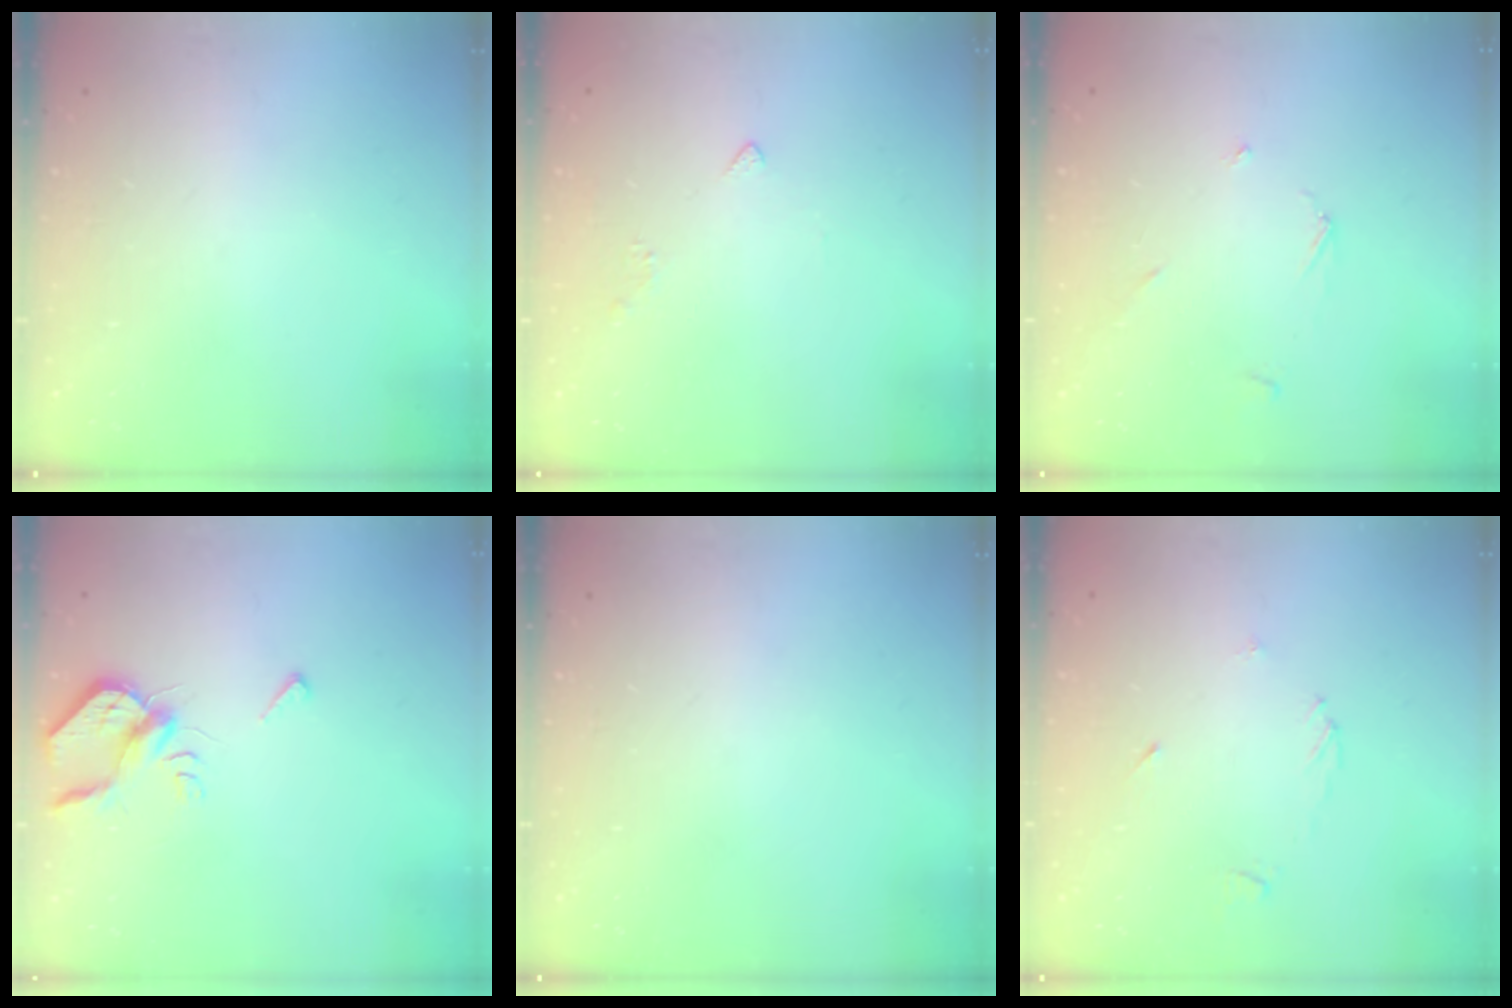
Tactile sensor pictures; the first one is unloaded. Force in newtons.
{"total": 2.0, "press": 1.9, "slide": 0.5}
{"total": 2.5, "press": 2.5, "slide": 0.2}
{"total": 5.6, "press": 5.6, "slide": 1.0}
{"total": 0.0}
{"total": 4.4, "press": 4.3, "slide": 0.5}